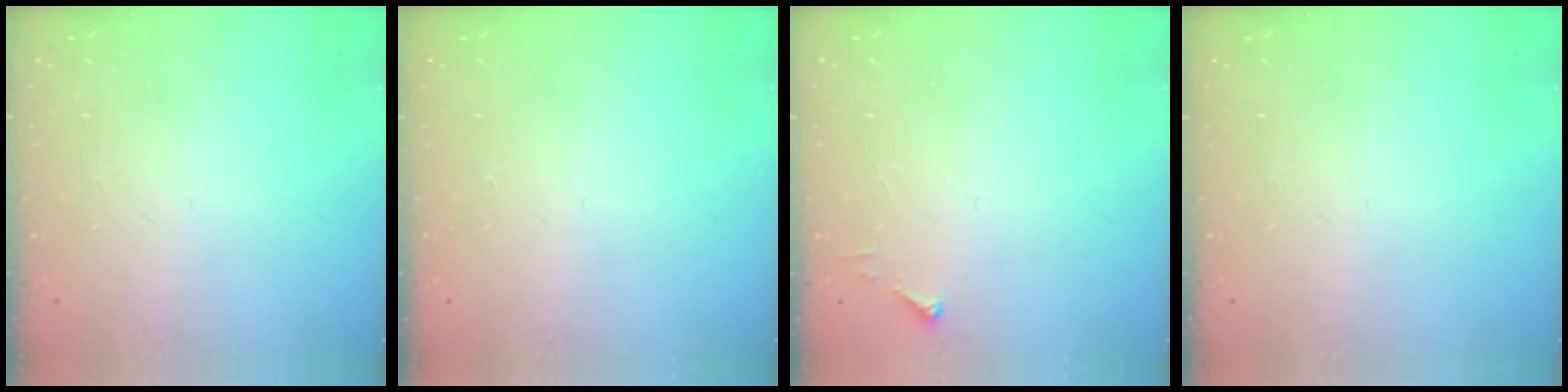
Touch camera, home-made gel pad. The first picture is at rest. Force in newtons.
{"total": 0.0}
{"total": 2.5, "press": 2.5, "slide": 0.3}
{"total": 0.0}